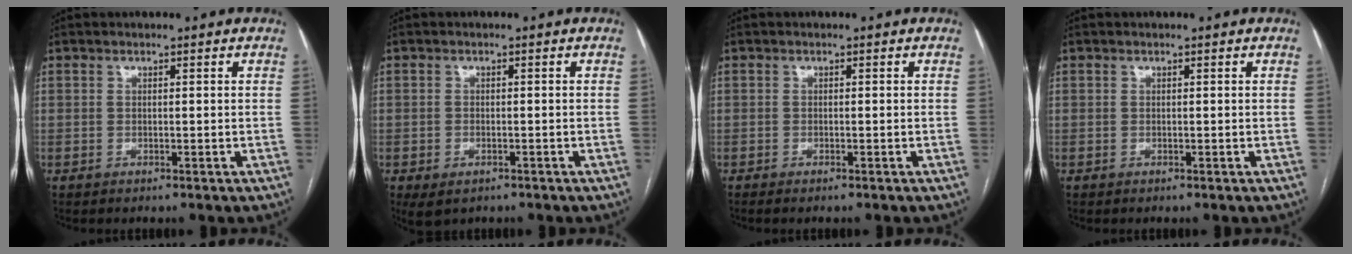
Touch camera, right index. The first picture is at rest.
{"total": 3.3, "force": [-1.9, 2.0, 1.9], "torque": [-0.036, -0.006, -0.020]}
{"total": 1.3, "force": [-1.0, -0.1, 0.8], "torque": [-0.014, -0.002, -0.014]}
{"total": 0.0}